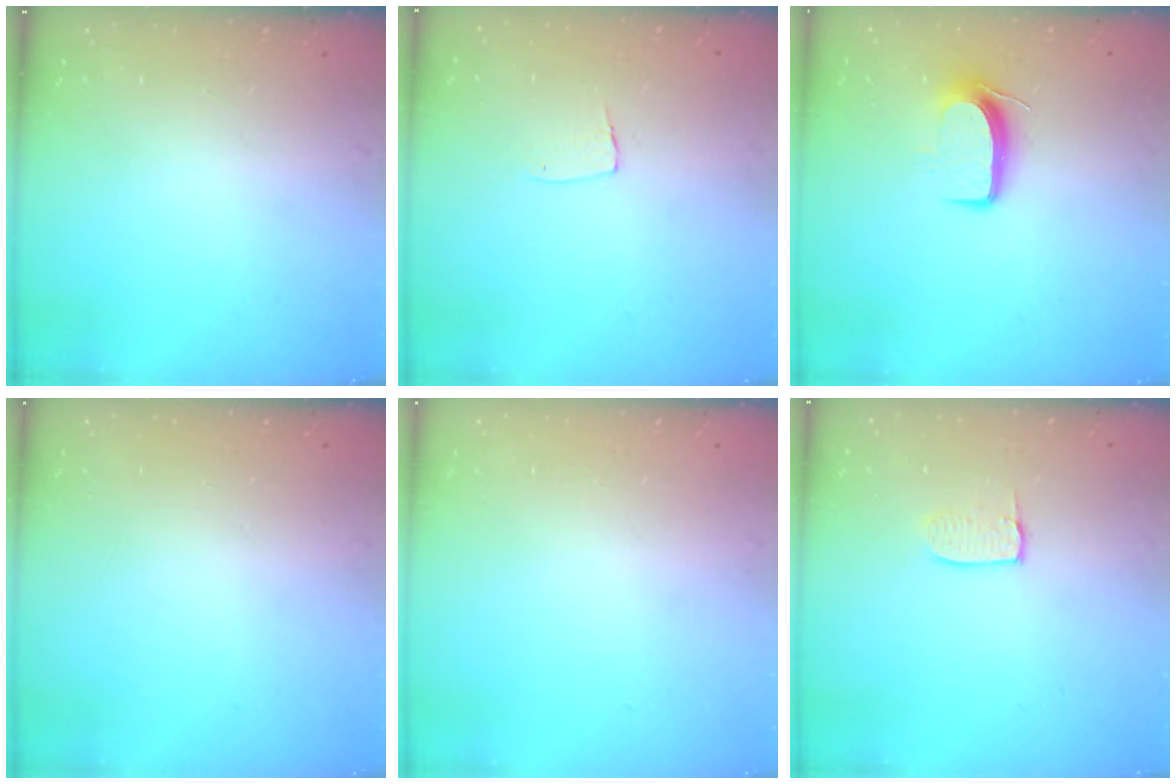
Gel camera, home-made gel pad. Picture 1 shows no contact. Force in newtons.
{"total": 5.4, "press": 5.4, "slide": 0.3}
{"total": 8.7, "press": 8.6, "slide": 1.2}
{"total": 0.0}
{"total": 0.0}
{"total": 4.9, "press": 4.8, "slide": 0.4}